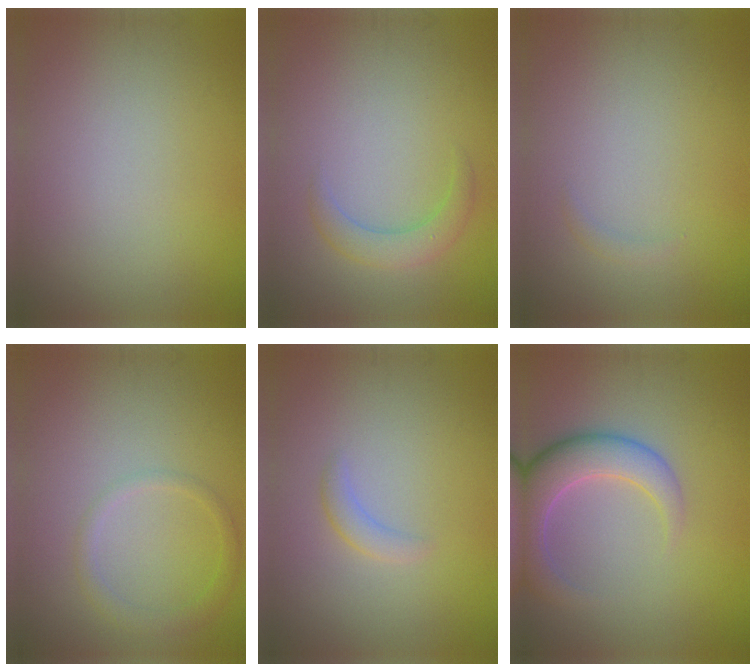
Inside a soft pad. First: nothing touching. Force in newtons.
{"total": 2.4, "press": 2.4, "slide": 0.0}
{"total": 0.6, "press": 0.6, "slide": 0.0}
{"total": 1.7, "press": 1.7, "slide": 0.1}
{"total": 1.3, "press": 1.3, "slide": 0.1}
{"total": 5.6, "press": 5.6, "slide": 0.6}